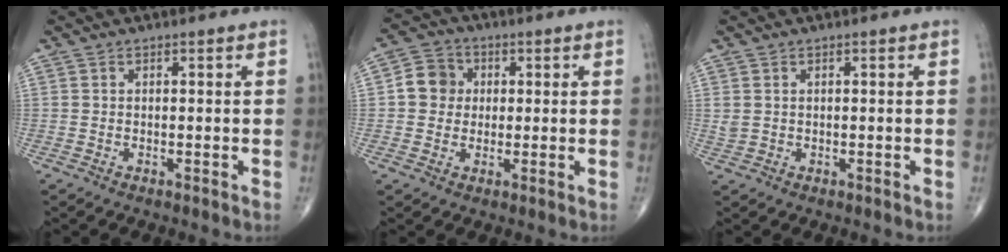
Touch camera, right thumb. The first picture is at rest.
{"total": 6.3, "force": [0.6, 5.8, 2.5], "torque": [-0.022, 0.010, -0.001]}
{"total": 1.4, "force": [0.4, 1.1, 0.8], "torque": [-0.016, 0.000, 0.012]}